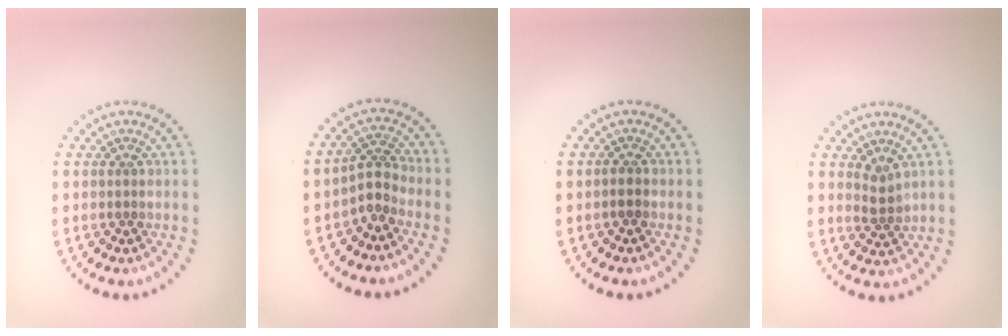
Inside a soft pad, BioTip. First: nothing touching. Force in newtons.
{"total": 2.2, "press": 1.5, "slide": 1.6}
{"total": 1.0, "press": 0.8, "slide": 0.5}
{"total": 1.5, "press": 1.2, "slide": 0.9}